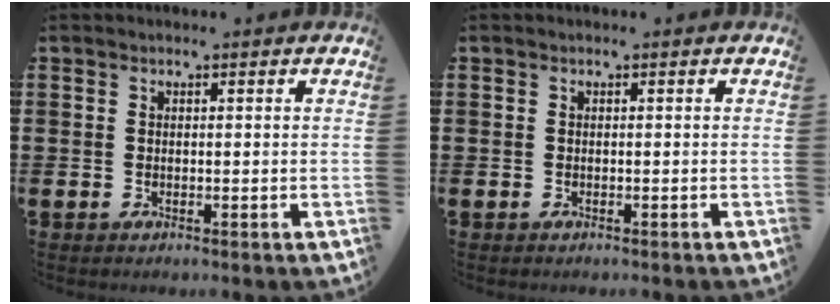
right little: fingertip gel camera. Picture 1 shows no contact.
{"total": 0.0}